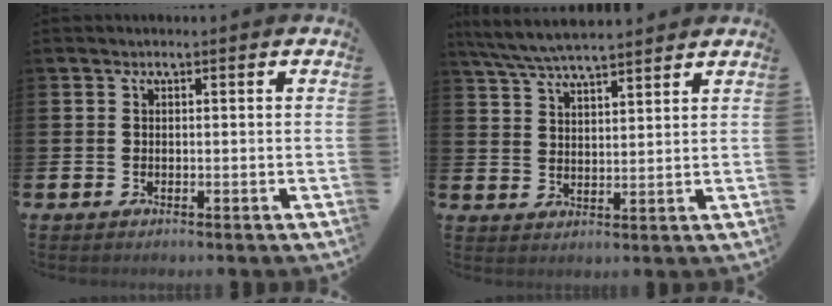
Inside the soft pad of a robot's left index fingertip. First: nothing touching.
{"total": 6.2, "force": [5.9, 0.6, 1.8], "torque": [-0.056, -0.023, 0.107]}